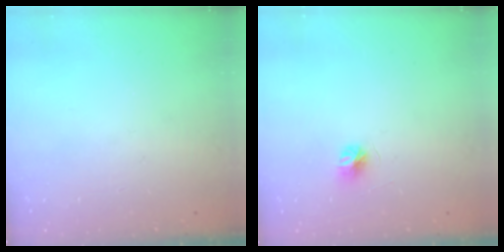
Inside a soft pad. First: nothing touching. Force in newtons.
{"total": 4.5, "press": 4.5, "slide": 0.4}